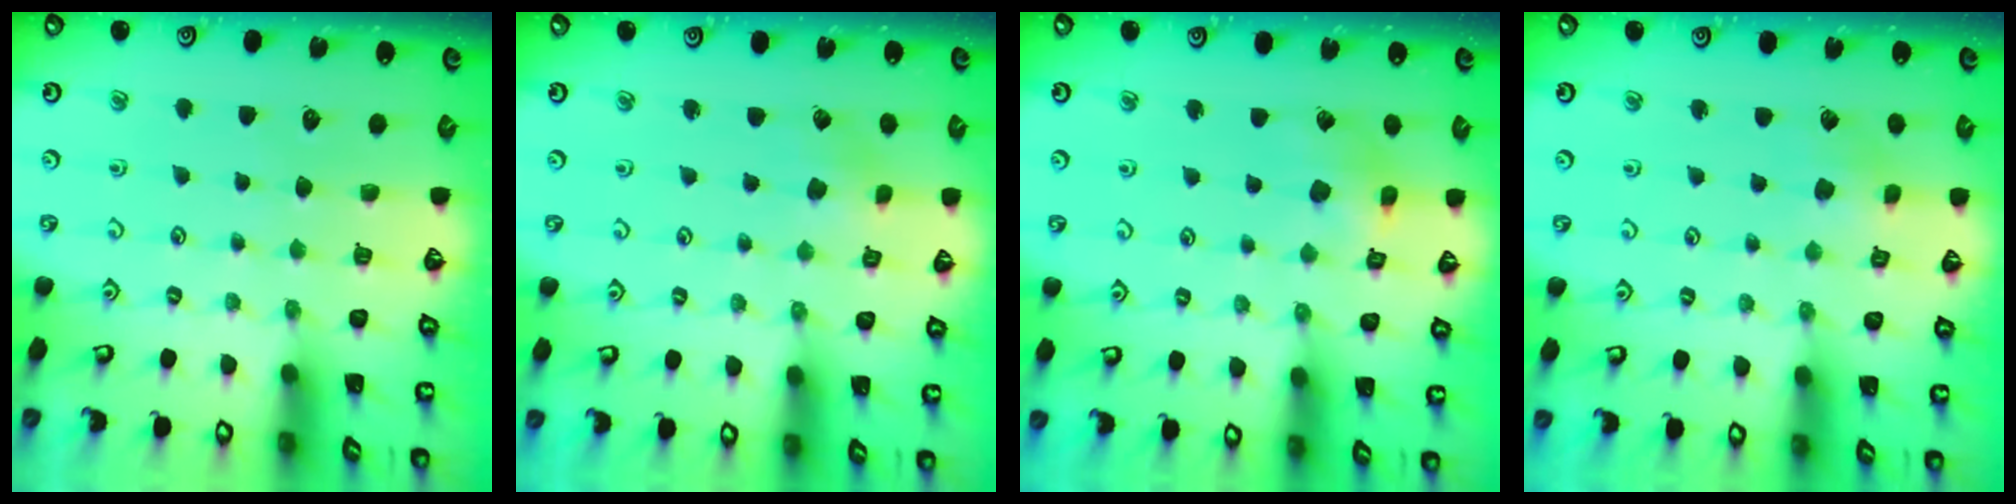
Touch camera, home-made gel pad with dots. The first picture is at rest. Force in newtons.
{"total": 2.0, "press": 1.9, "slide": 0.3}
{"total": 7.8, "press": 7.7, "slide": 1.0}
{"total": 2.9, "press": 2.9, "slide": 0.6}